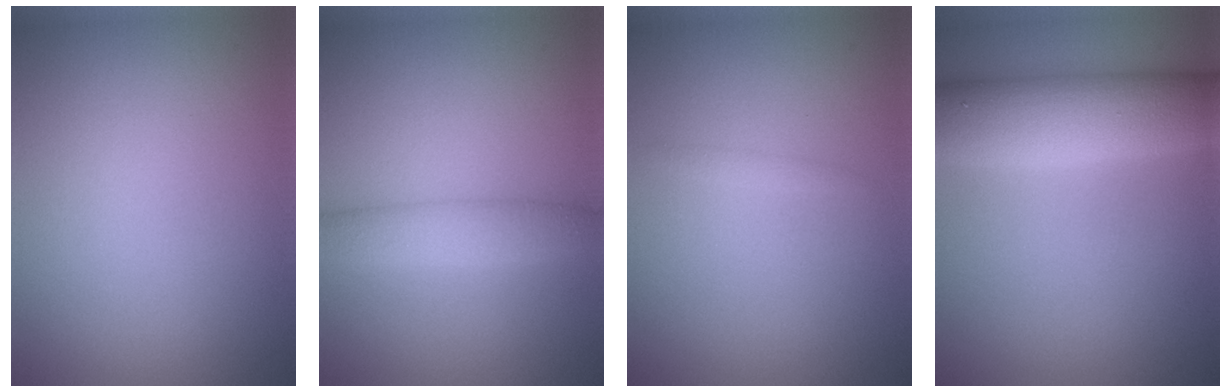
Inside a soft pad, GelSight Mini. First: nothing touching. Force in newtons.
{"total": 3.0, "press": 3.0, "slide": 0.1}
{"total": 0.6, "press": 0.6, "slide": 0.0}
{"total": 8.5, "press": 8.5, "slide": 0.5}